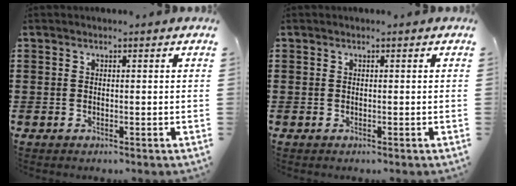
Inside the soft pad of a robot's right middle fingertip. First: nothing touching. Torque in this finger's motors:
{"motor_torque": [0.04, -0.04, 0.00, 0.00]}